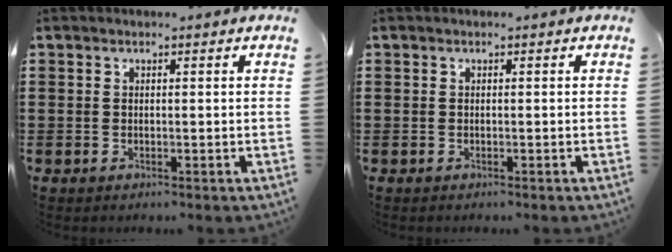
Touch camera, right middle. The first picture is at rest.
{"total": 0.0}